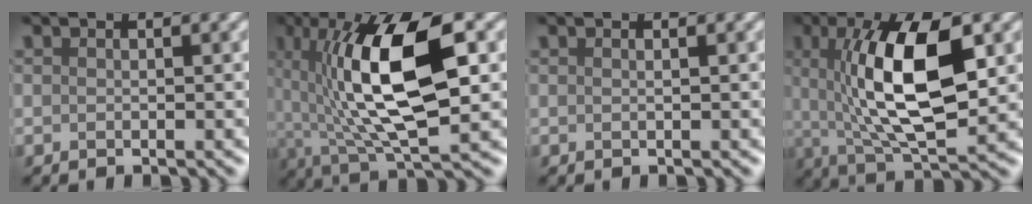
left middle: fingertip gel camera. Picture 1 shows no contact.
{"total": 11.3, "force": [1.4, 3.9, 10.5], "torque": [-0.183, 0.006, 0.024]}
{"total": 0.8, "force": [0.3, 0.3, 0.7], "torque": [-0.006, 0.000, -0.003]}
{"total": 10.6, "force": [1.5, 3.7, 9.8], "torque": [-0.164, 0.001, 0.025]}